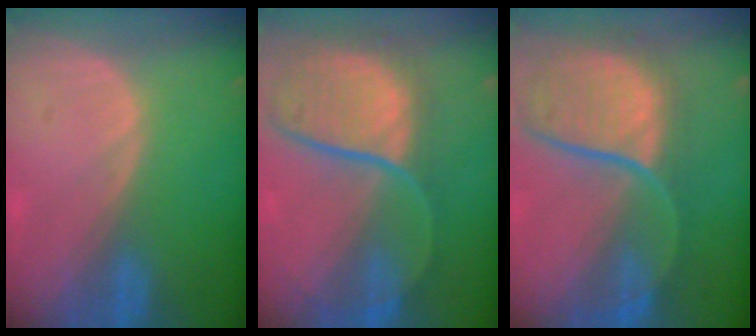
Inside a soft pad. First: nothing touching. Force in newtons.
{"total": 12.2, "press": 9.9, "slide": 7.0}
{"total": 12.1, "press": 9.9, "slide": 6.9}